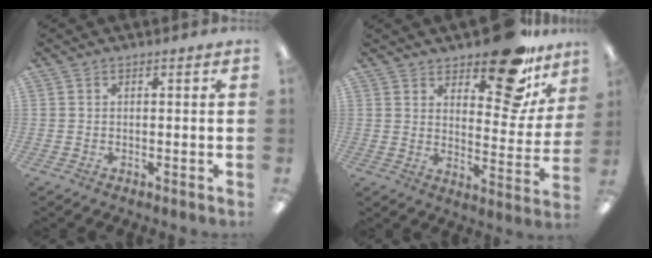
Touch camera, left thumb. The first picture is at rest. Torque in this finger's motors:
{"motor_torque": [1.57, 1.09, 0.85, -0.94, 0.06]}